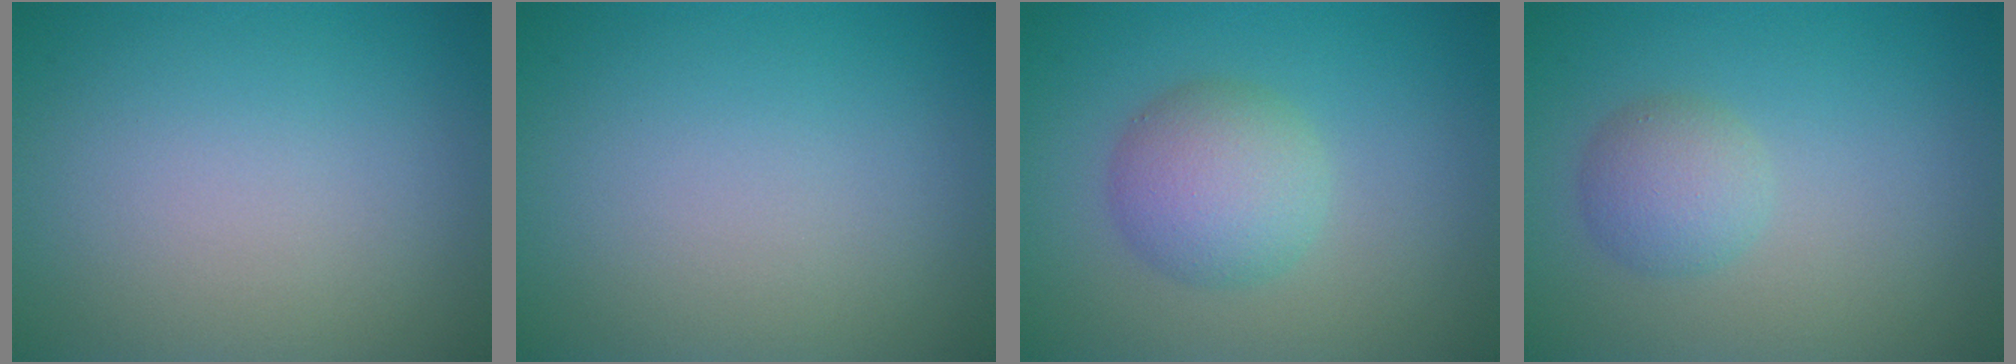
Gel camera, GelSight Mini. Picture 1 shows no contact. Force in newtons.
{"total": 0.0}
{"total": 4.3, "press": 4.3, "slide": 0.1}
{"total": 2.6, "press": 2.6, "slide": 0.1}